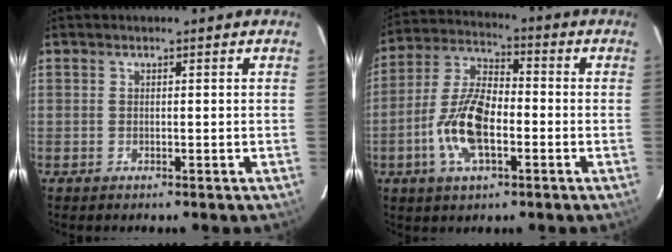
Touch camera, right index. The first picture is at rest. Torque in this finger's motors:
{"motor_torque": [0.22, -0.09, 0.25, 0.15]}